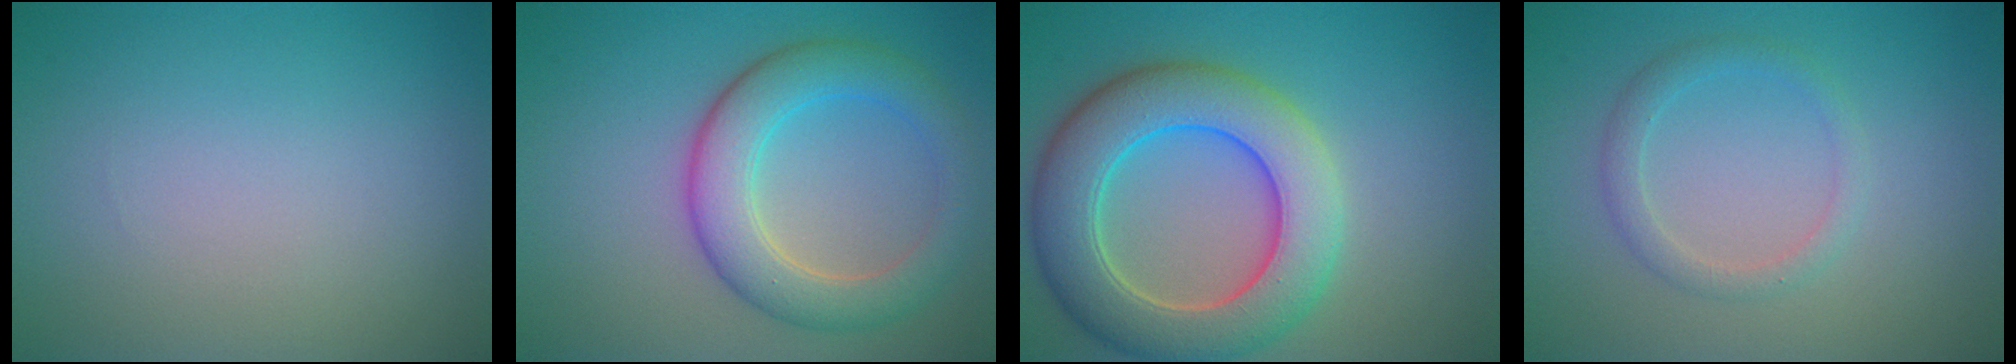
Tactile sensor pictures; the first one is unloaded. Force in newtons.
{"total": 5.5, "press": 5.5, "slide": 0.1}
{"total": 8.9, "press": 8.9, "slide": 0.6}
{"total": 1.9, "press": 1.9, "slide": 0.1}